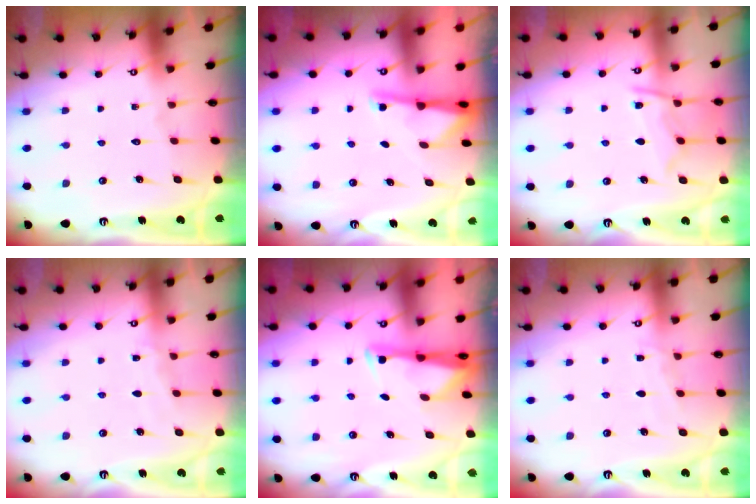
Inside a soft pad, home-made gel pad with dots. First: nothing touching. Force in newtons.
{"total": 3.0, "press": 2.9, "slide": 0.6}
{"total": 8.9, "press": 8.9, "slide": 1.0}
{"total": 4.0, "press": 3.9, "slide": 0.5}
{"total": 2.7, "press": 2.7, "slide": 0.4}
{"total": 3.7, "press": 3.6, "slide": 0.4}